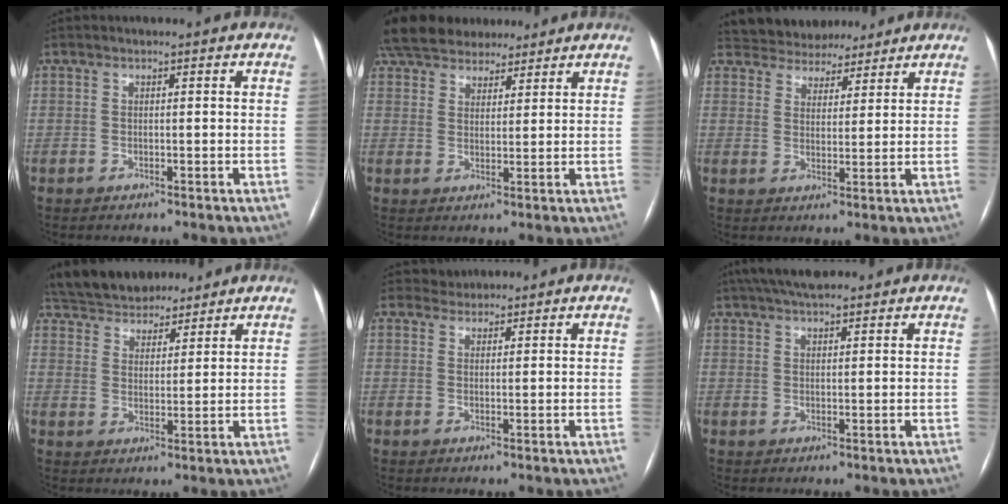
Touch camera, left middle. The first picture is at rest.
{"total": 16.5, "force": [13.7, 7.0, 6.0], "torque": [-0.131, 0.047, 0.221]}
{"total": 8.5, "force": [7.7, 3.6, 1.0], "torque": [-0.008, 0.016, 0.112]}
{"total": 13.7, "force": [11.9, 5.5, 4.1], "torque": [-0.083, 0.031, 0.195]}
{"total": 2.2, "force": [1.9, 0.8, -0.6], "torque": [0.010, 0.012, 0.029]}
{"total": 8.0, "force": [6.5, 2.2, 4.2], "torque": [-0.068, 0.034, 0.111]}